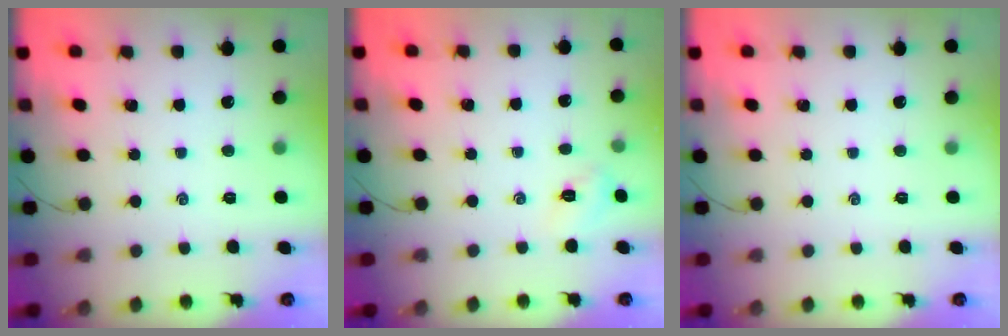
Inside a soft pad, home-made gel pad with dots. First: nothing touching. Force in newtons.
{"total": 4.1, "press": 3.9, "slide": 1.3}
{"total": 0.0}